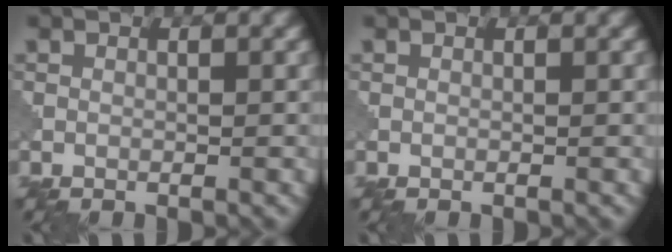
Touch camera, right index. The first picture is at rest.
{"total": 0.0}